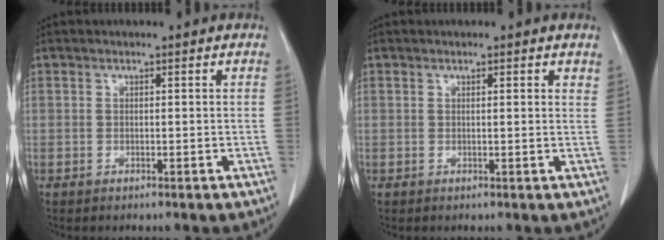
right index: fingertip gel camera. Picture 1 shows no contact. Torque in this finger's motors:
{"motor_torque": [-0.23, 0.05, 0.00, -0.01]}